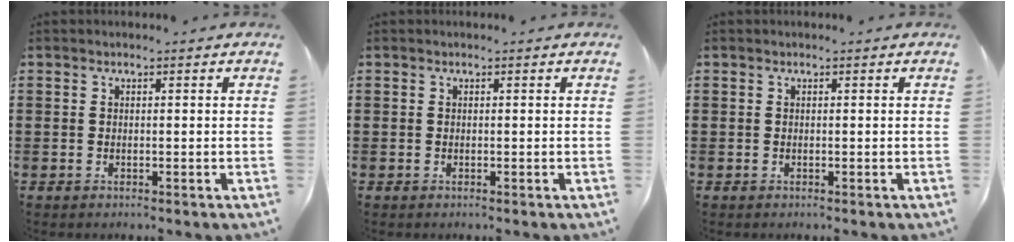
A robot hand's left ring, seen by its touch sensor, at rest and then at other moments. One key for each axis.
{"total": 0.0}
{"total": 0.0}